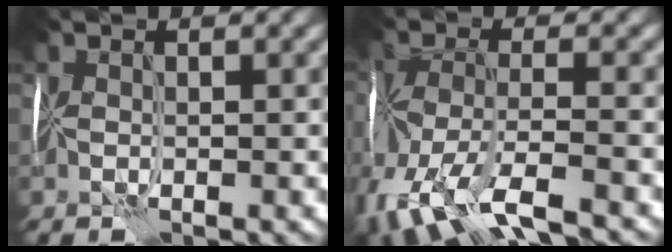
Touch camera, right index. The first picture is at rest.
{"total": 8.8, "force": [-6.1, 2.9, 5.7], "torque": [-0.133, -0.012, -0.107]}